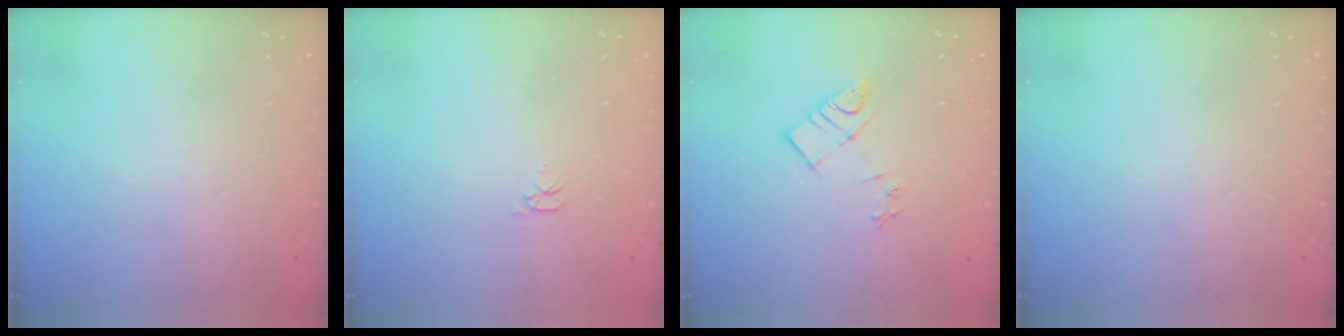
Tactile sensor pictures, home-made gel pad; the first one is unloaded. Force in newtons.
{"total": 2.7, "press": 2.7, "slide": 0.4}
{"total": 7.5, "press": 7.5, "slide": 0.5}
{"total": 0.0}